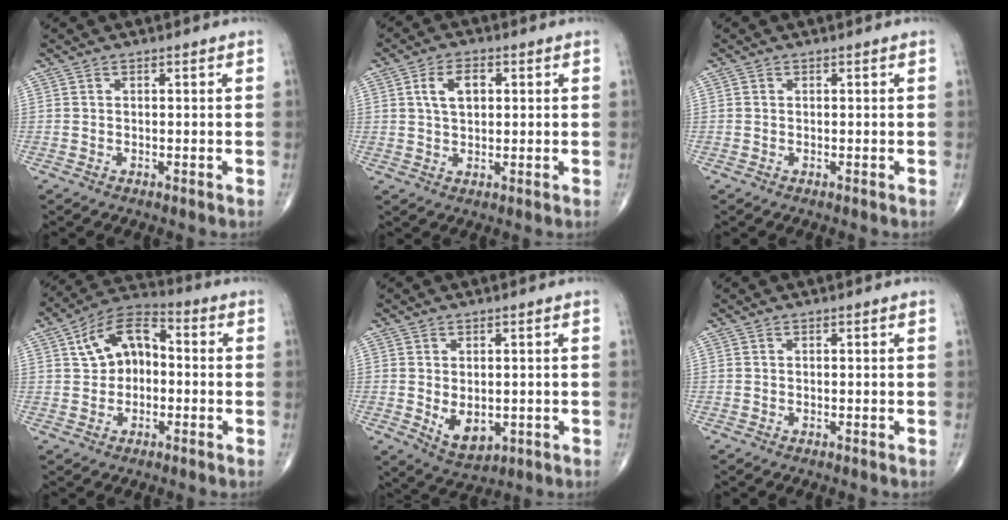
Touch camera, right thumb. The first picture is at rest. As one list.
[{"total": 5.4, "force": [1.4, 3.3, 4.1], "torque": [-0.063, 0.004, 0.023]}, {"total": 0.0}, {"total": 10.5, "force": [1.0, 6.9, 7.9], "torque": [-0.112, 0.031, 0.002]}, {"total": 6.1, "force": [-0.8, 3.9, 4.6], "torque": [-0.057, -0.014, 0.002]}, {"total": 0.0}]